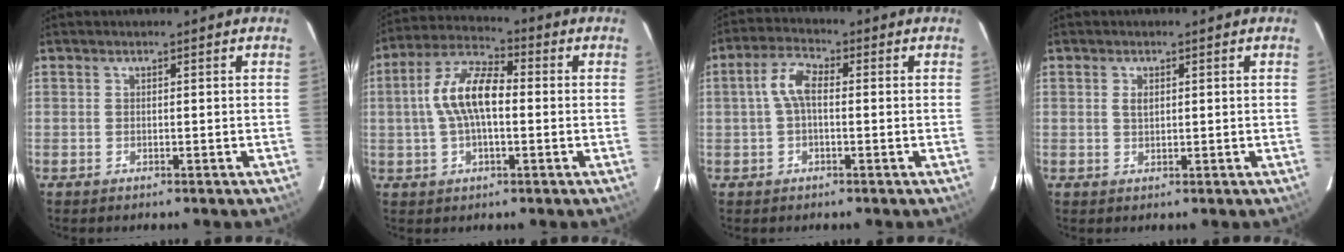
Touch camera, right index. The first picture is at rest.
{"total": 10.8, "force": [0.1, 4.5, 9.8], "torque": [-0.197, 0.020, -0.003]}
{"total": 5.1, "force": [0.1, 2.2, 4.6], "torque": [-0.098, 0.017, 0.001]}
{"total": 1.7, "force": [0.5, 1.0, 1.3], "torque": [-0.024, 0.002, 0.009]}